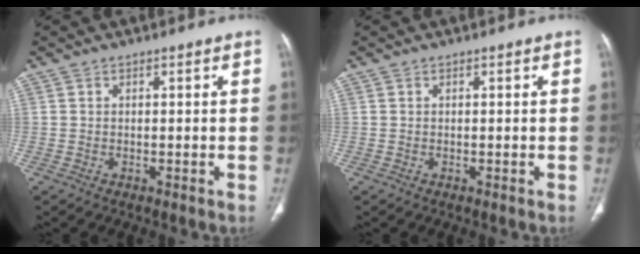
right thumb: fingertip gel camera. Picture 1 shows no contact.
{"total": 0.0}